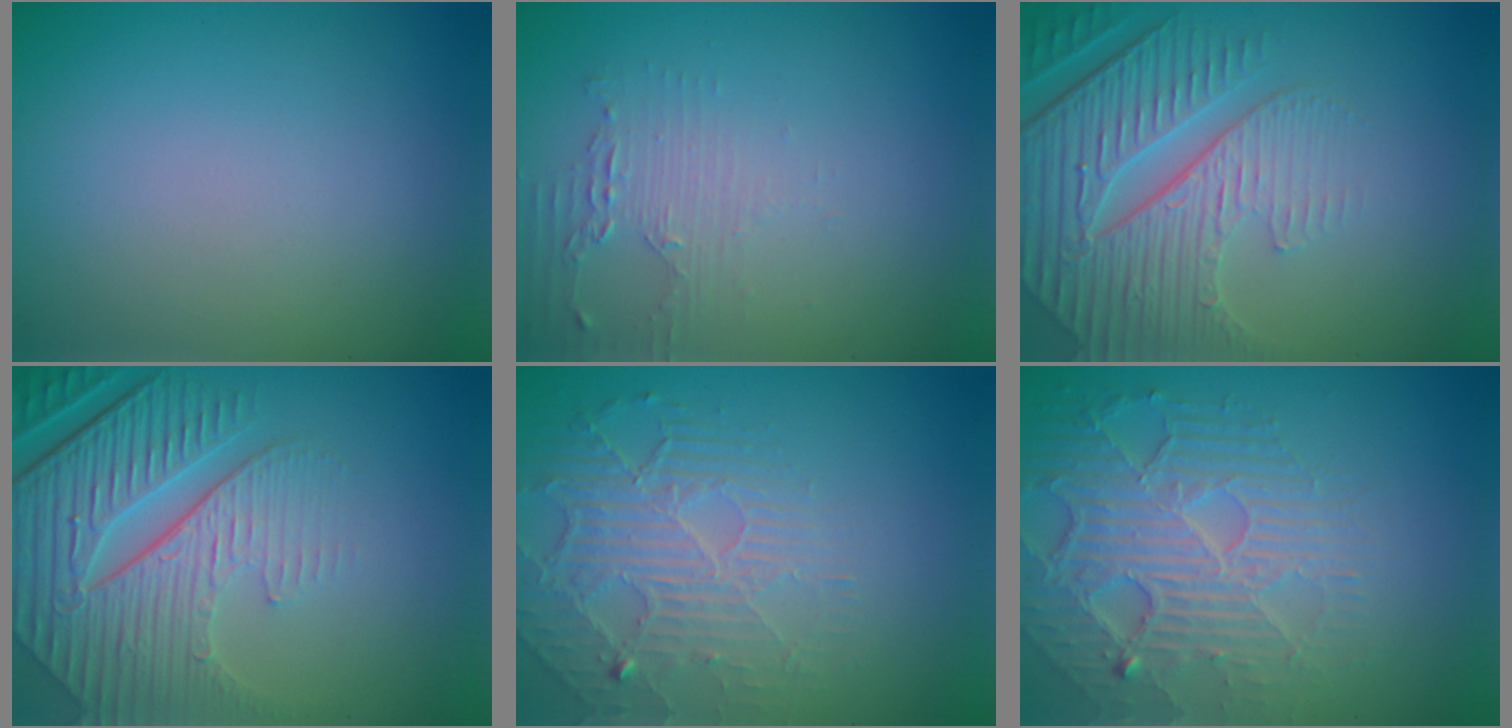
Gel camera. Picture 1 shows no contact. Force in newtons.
{"total": 1.7, "press": 1.7, "slide": 0.3}
{"total": 7.0, "press": 5.4, "slide": 4.5}
{"total": 8.7, "press": 6.1, "slide": 6.2}
{"total": 3.1, "press": 2.8, "slide": 1.4}
{"total": 6.2, "press": 4.7, "slide": 4.0}